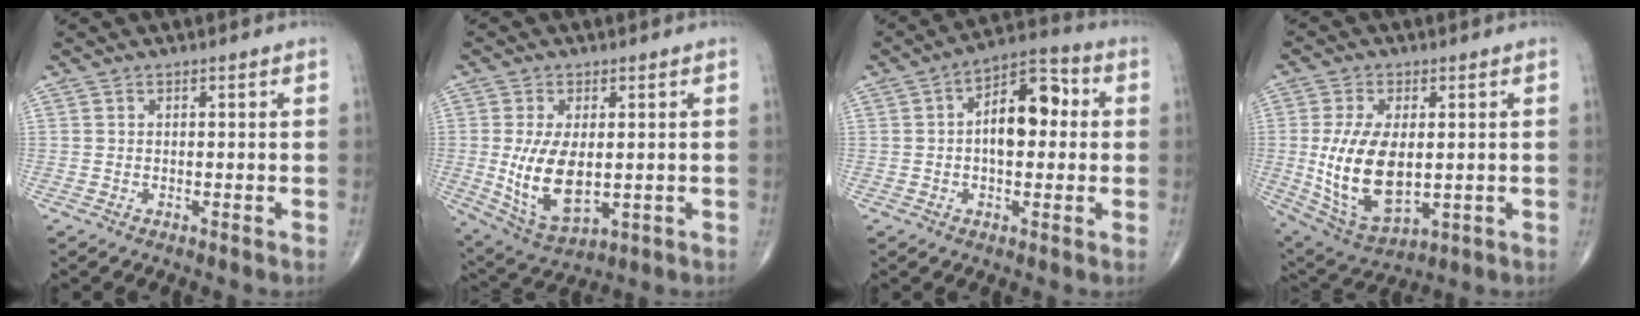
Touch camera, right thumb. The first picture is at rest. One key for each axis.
{"total": 11.7, "fx": -0.6, "fy": 6.2, "fz": 9.9, "tx": -0.187, "ty": -0.015, "tz": 0.007}
{"total": 11.0, "fx": 0.9, "fy": 6.0, "fz": 9.2, "tx": -0.126, "ty": 0.027, "tz": 0.004}
{"total": 15.4, "fx": -0.4, "fy": 8.3, "fz": 13.0, "tx": -0.247, "ty": -0.011, "tz": 0.013}